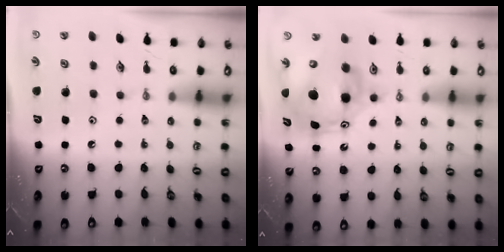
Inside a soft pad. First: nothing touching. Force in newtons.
{"total": 11.2, "press": 11.1, "slide": 1.1}